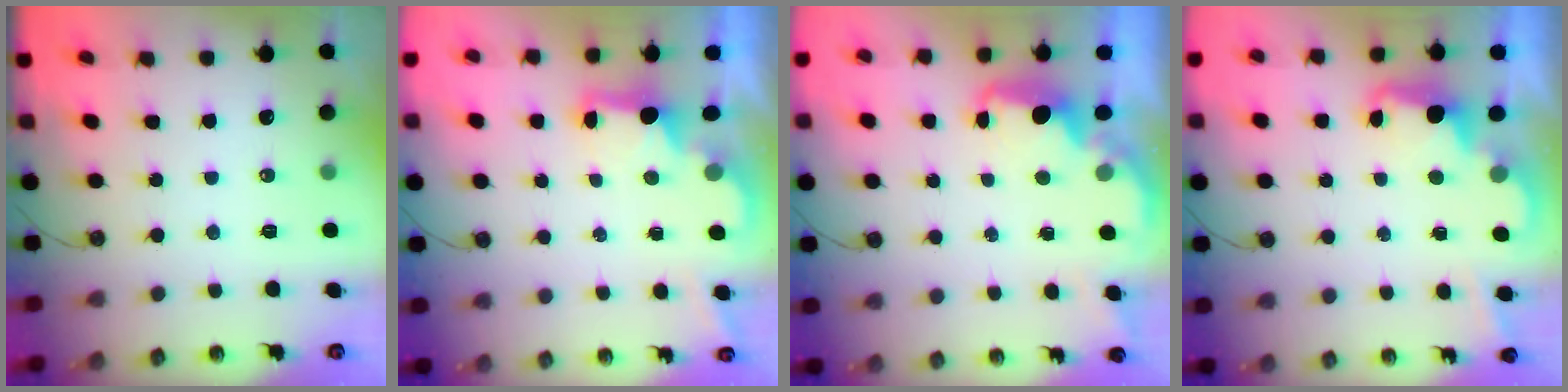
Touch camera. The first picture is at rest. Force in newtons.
{"total": 2.1, "press": 2.0, "slide": 0.7}
{"total": 2.0, "press": 1.9, "slide": 0.6}
{"total": 2.4, "press": 2.3, "slide": 0.5}